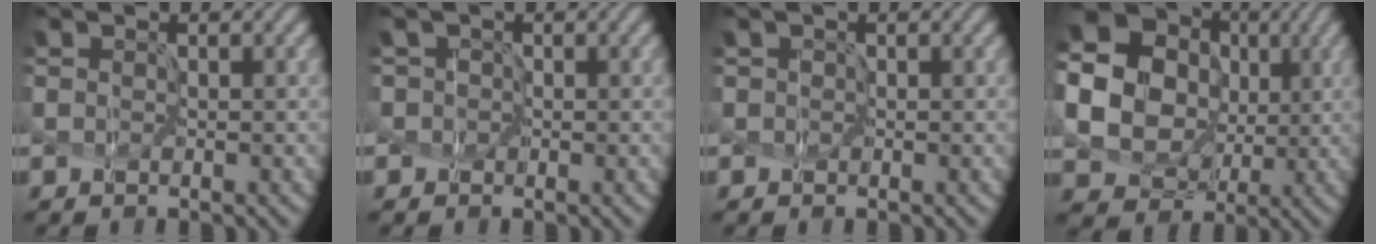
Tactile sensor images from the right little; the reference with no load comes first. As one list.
[{"total": 2.6, "force": [0.0, 2.4, 0.9], "torque": [0.011, 0.020, -0.032]}, {"total": 1.4, "force": [0.3, 1.3, 0.5], "torque": [0.014, 0.012, -0.017]}, {"total": 20.0, "force": [3.9, 18.3, 7.1], "torque": [-0.195, 0.015, 0.038]}]